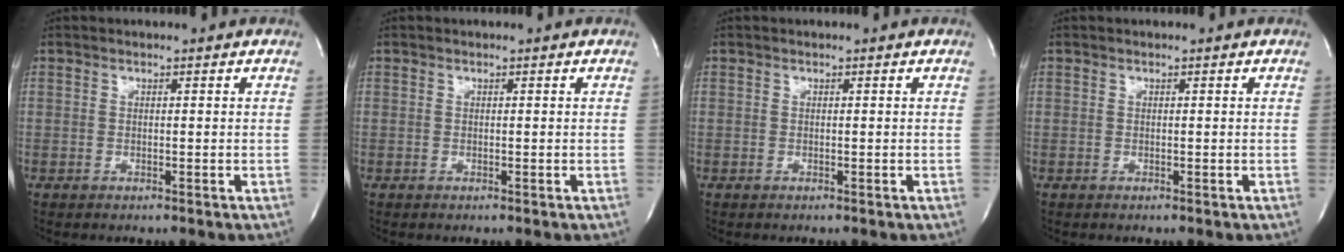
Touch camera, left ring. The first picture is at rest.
{"total": 0.0}
{"total": 0.0}
{"total": 0.0}